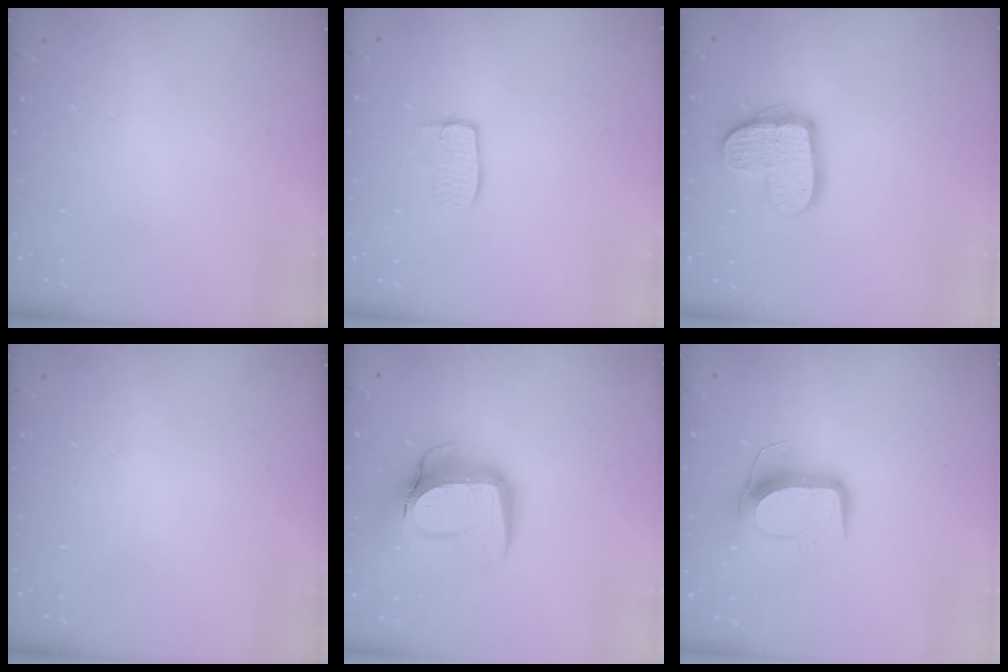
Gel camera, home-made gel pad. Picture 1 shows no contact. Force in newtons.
{"total": 7.2, "press": 7.1, "slide": 0.4}
{"total": 13.2, "press": 13.1, "slide": 0.7}
{"total": 0.0}
{"total": 13.6, "press": 13.5, "slide": 1.4}
{"total": 10.3, "press": 10.3, "slide": 0.2}